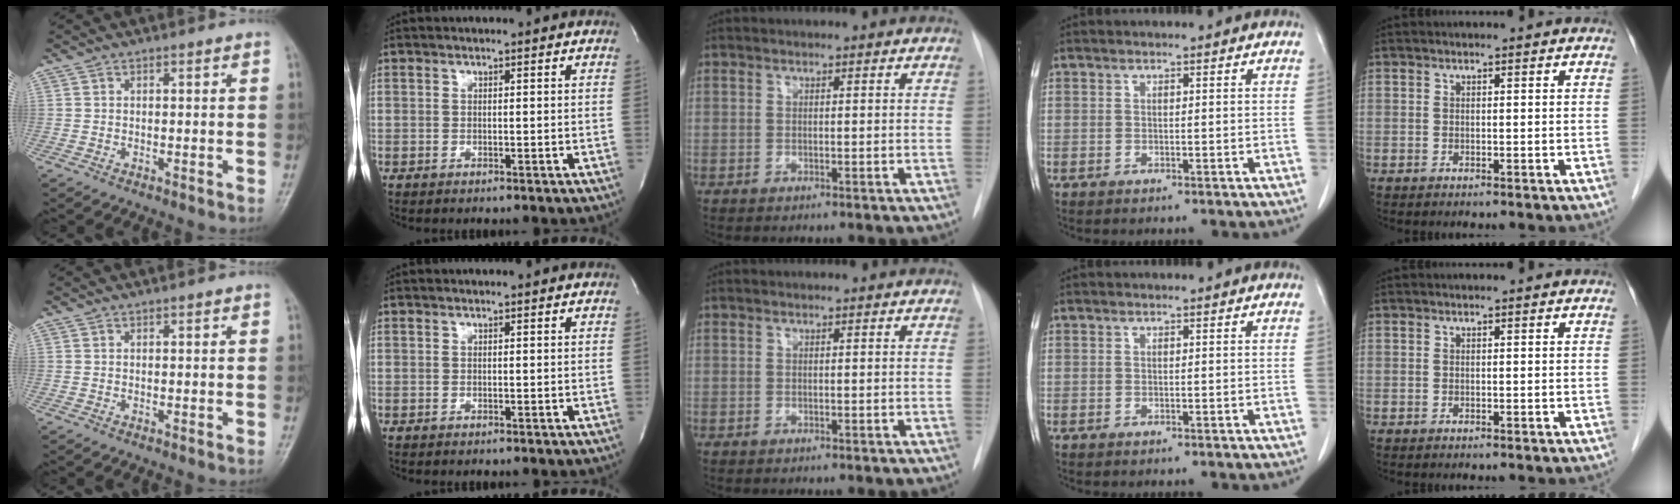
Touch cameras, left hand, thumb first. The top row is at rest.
{}